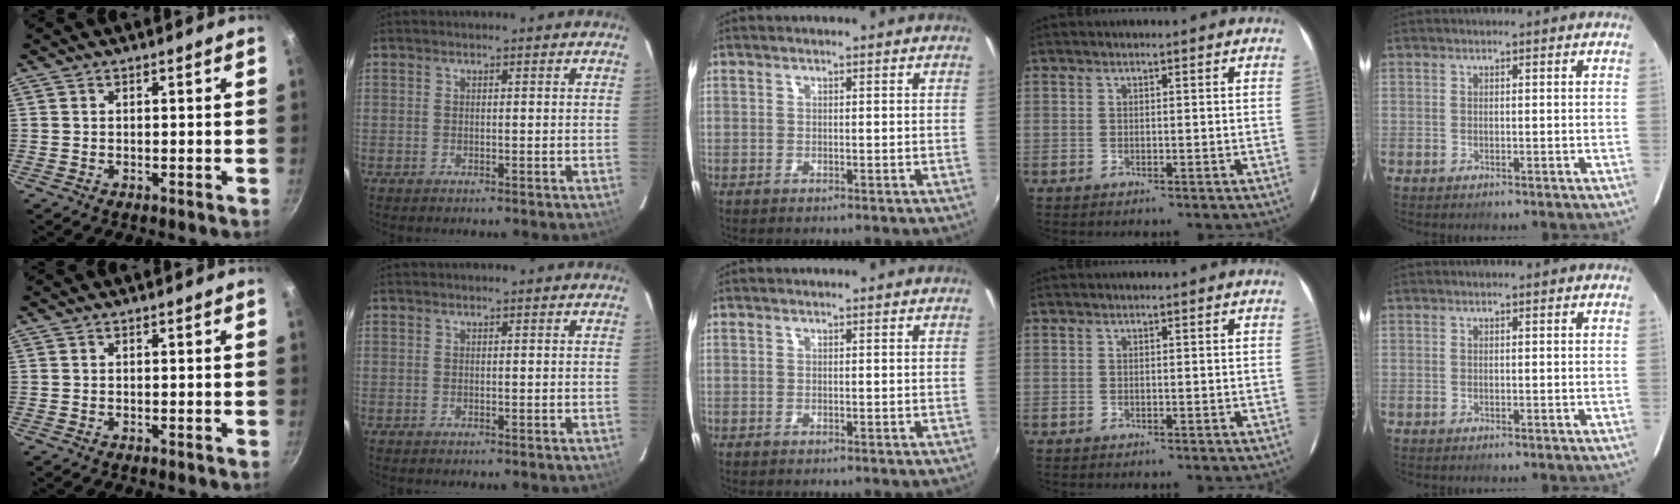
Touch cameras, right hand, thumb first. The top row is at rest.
{}